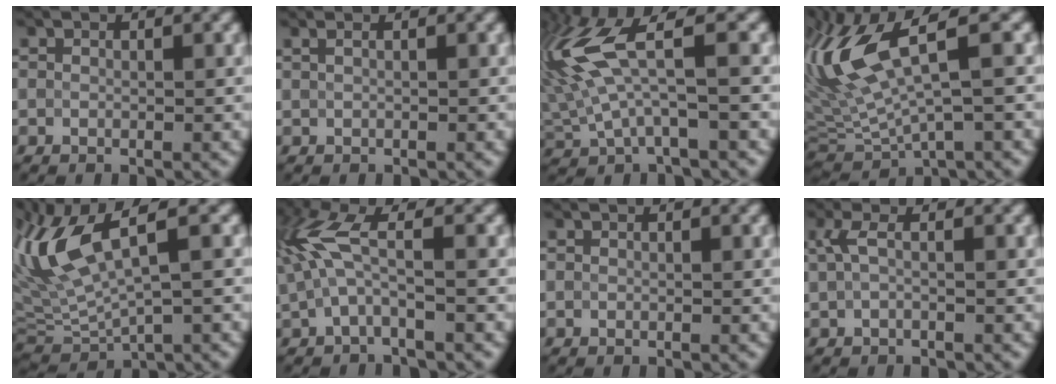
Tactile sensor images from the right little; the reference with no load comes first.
{"total": 1.5, "force": [0.7, 0.8, 1.1], "torque": [-0.011, 0.000, -0.004]}
{"total": 7.0, "force": [1.9, 2.0, 6.4], "torque": [-0.154, 0.004, 0.035]}
{"total": 10.1, "force": [2.9, 3.1, 9.1], "torque": [-0.203, 0.007, 0.056]}
{"total": 8.8, "force": [2.8, 2.7, 7.9], "torque": [-0.172, 0.009, 0.053]}
{"total": 4.1, "force": [0.7, 1.0, 3.9], "torque": [-0.097, 0.007, 0.010]}
{"total": 0.0}
{"total": 1.6, "force": [0.2, 0.3, 1.5], "torque": [-0.037, 0.000, 0.001]}